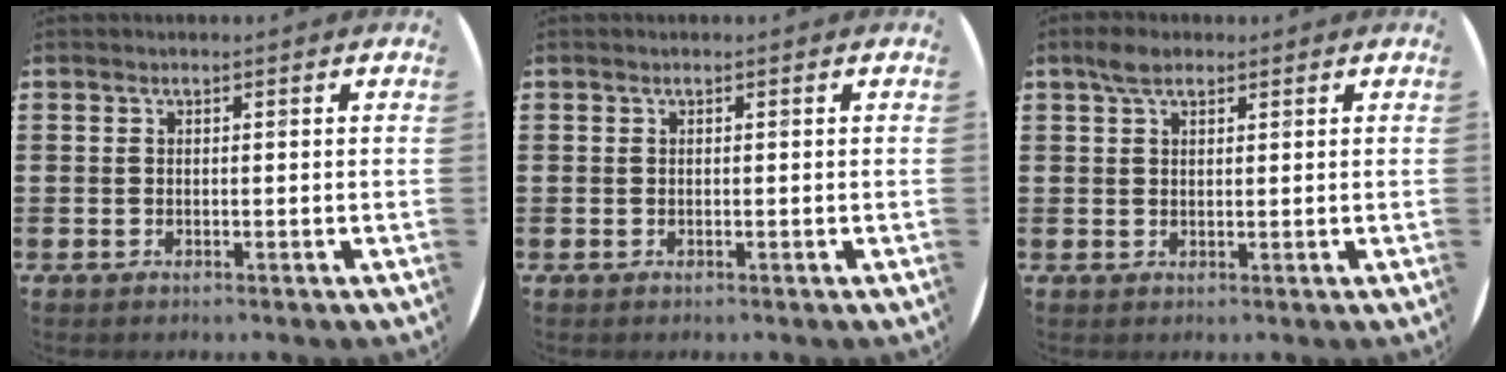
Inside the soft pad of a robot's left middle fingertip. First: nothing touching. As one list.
[{"total": 0.0}, {"total": 3.0, "force": [2.2, 1.4, 1.5], "torque": [-0.023, 0.005, 0.038]}]